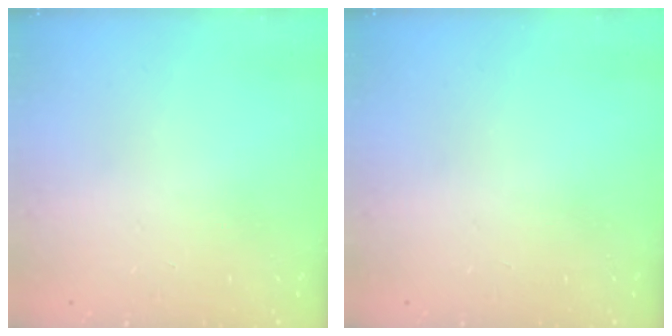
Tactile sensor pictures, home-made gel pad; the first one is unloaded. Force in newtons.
{"total": 0.0}